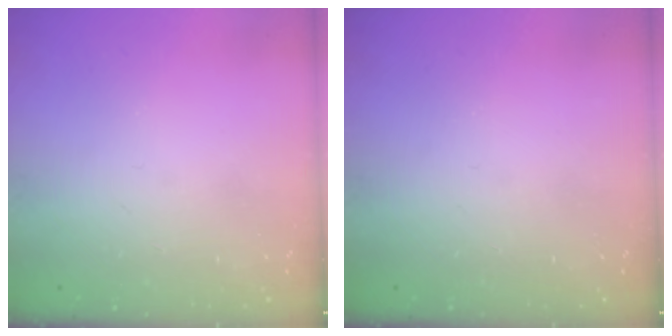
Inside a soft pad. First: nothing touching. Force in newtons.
{"total": 0.0}